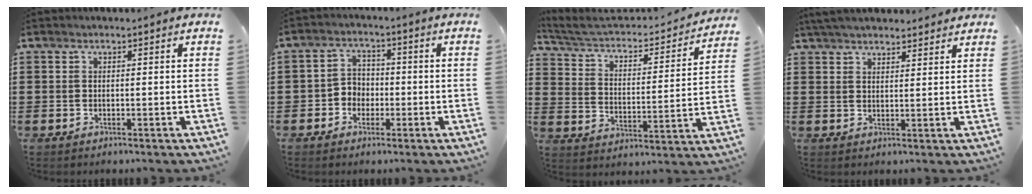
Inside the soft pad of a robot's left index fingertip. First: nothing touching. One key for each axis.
{"total": 3.4, "fx": -1.5, "fy": 2.8, "fz": 1.1, "tx": -0.031, "ty": 0.008, "tz": -0.034}
{"total": 3.6, "fx": 3.1, "fy": 1.1, "fz": 1.6, "tx": -0.050, "ty": -0.026, "tz": 0.043}
{"total": 4.1, "fx": 3.9, "fy": 0.3, "fz": 0.9, "tx": -0.028, "ty": -0.003, "tz": 0.075}